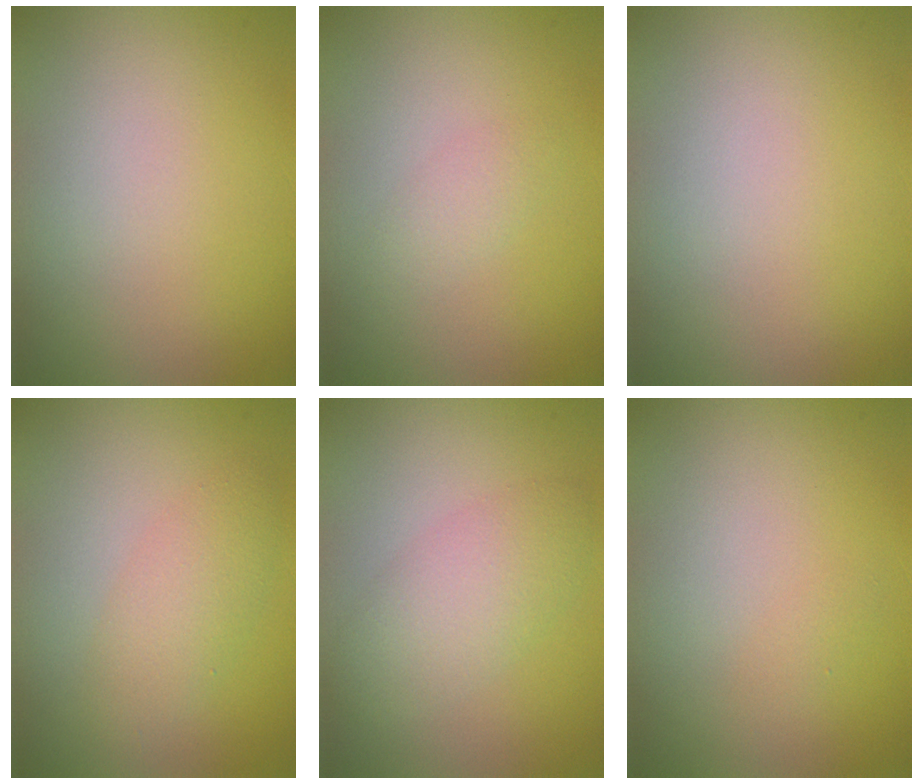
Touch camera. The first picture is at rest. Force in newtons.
{"total": 1.2, "press": 1.2, "slide": 0.1}
{"total": 0.0}
{"total": 2.7, "press": 2.7, "slide": 0.0}
{"total": 3.8, "press": 3.8, "slide": 0.0}
{"total": 0.5, "press": 0.5, "slide": 0.0}